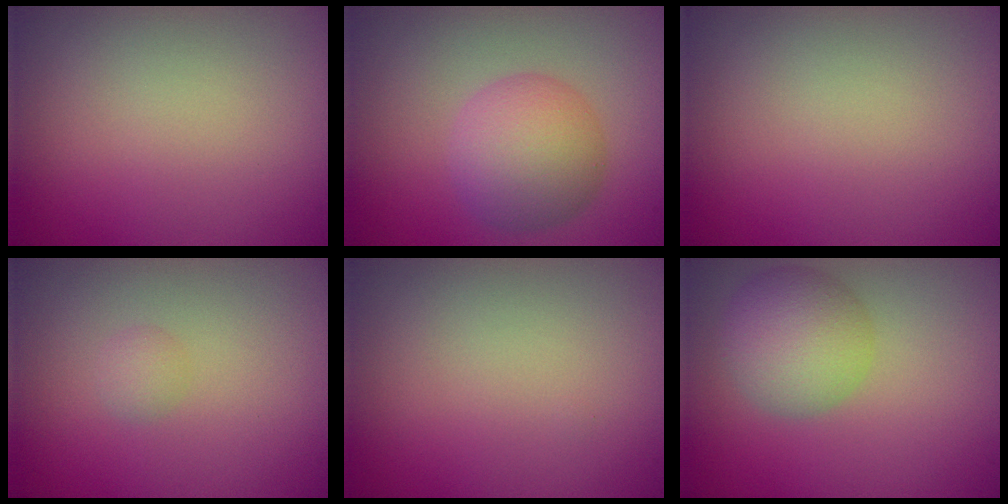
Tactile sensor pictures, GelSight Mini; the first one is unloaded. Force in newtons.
{"total": 5.1, "press": 5.1, "slide": 0.1}
{"total": 0.0}
{"total": 1.0, "press": 1.0, "slide": 0.1}
{"total": 0.0}
{"total": 4.8, "press": 4.8, "slide": 0.2}